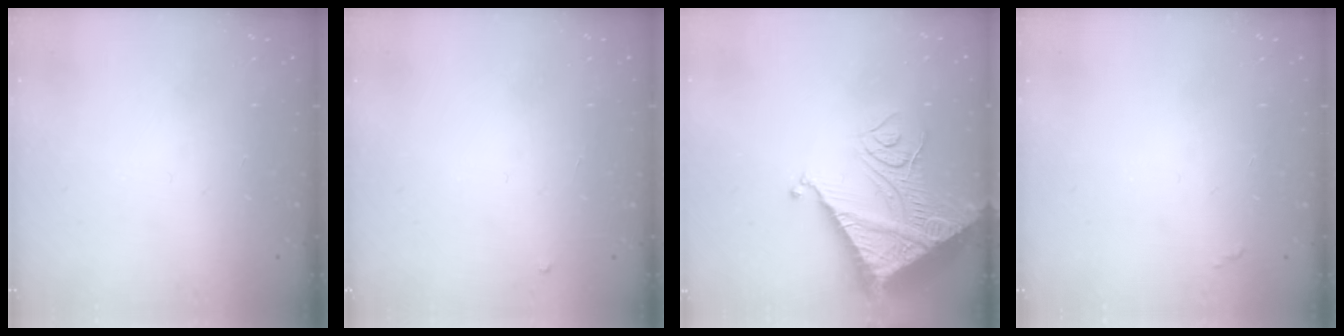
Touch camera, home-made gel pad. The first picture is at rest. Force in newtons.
{"total": 2.3, "press": 2.3, "slide": 0.3}
{"total": 17.4, "press": 17.3, "slide": 2.1}
{"total": 2.8, "press": 2.8, "slide": 0.4}